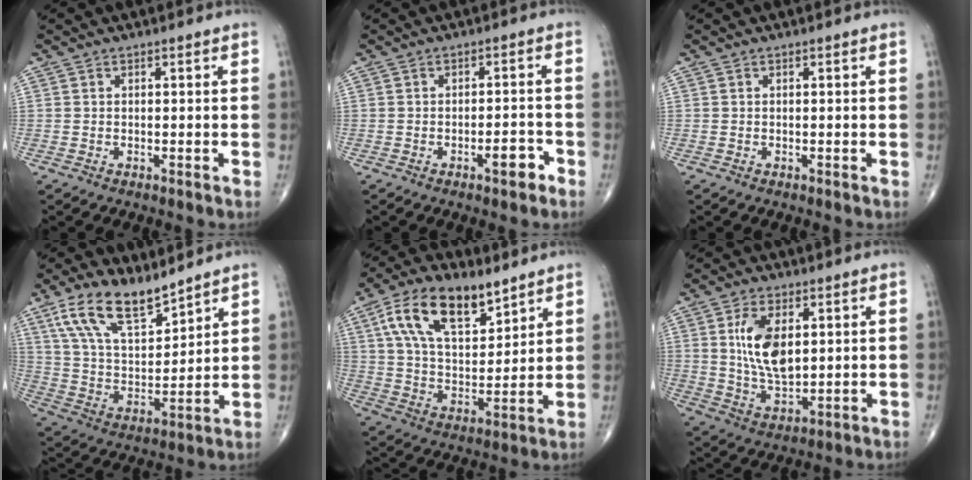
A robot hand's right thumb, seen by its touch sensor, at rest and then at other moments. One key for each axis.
{"total": 3.8, "fx": -2.1, "fy": 1.3, "fz": 2.9, "tx": -0.032, "ty": 0.014, "tz": -0.030}
{"total": 0.0}
{"total": 14.6, "fx": 10.1, "fy": 5.8, "fz": 8.7, "tx": -0.141, "ty": -0.051, "tz": 0.204}
{"total": 17.3, "fx": 9.2, "fy": 8.6, "fz": 11.9, "tx": -0.183, "ty": -0.031, "tz": 0.170}
{"total": 11.2, "fx": 2.6, "fy": 5.9, "fz": 9.1, "tx": -0.162, "ty": -0.017, "tz": 0.055}